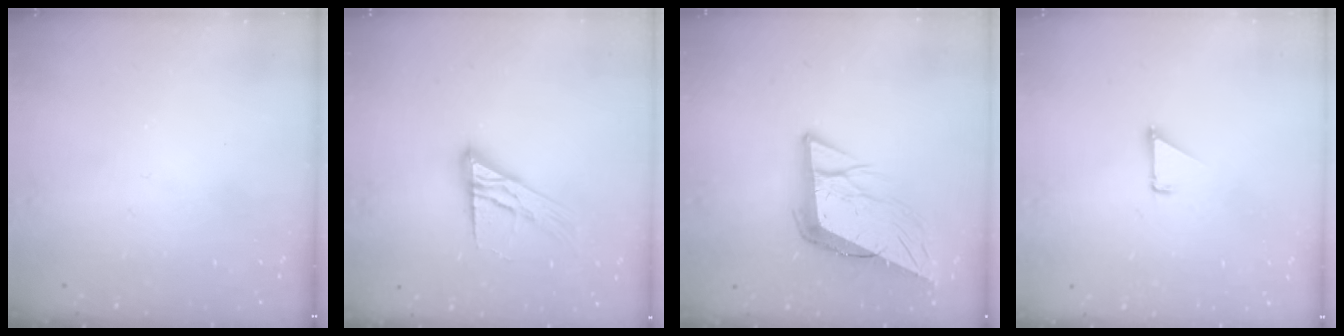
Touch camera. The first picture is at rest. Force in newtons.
{"total": 13.1, "press": 13.1, "slide": 1.0}
{"total": 11.8, "press": 11.2, "slide": 3.6}
{"total": 1.1, "press": 1.1, "slide": 0.1}